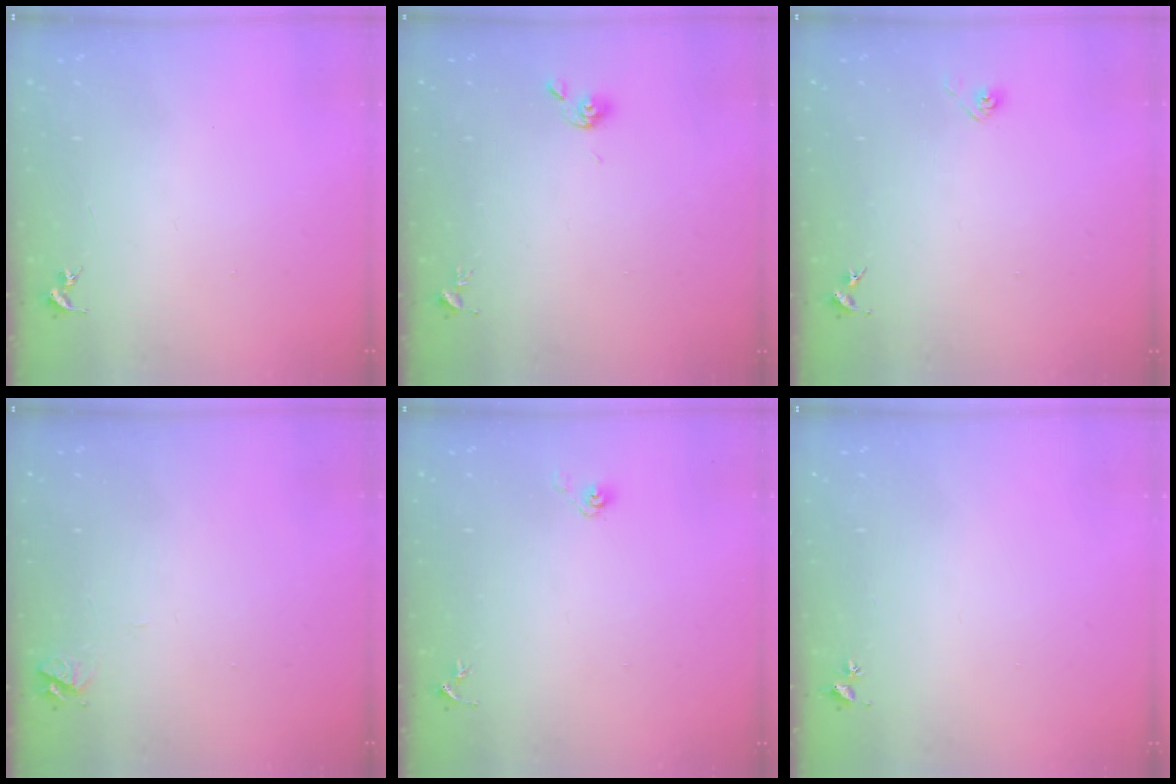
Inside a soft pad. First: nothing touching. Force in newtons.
{"total": 5.6, "press": 5.6, "slide": 1.0}
{"total": 2.9, "press": 2.8, "slide": 0.8}
{"total": 4.9, "press": 4.9, "slide": 0.5}
{"total": 3.6, "press": 2.9, "slide": 2.0}
{"total": 2.0, "press": 2.0, "slide": 0.3}